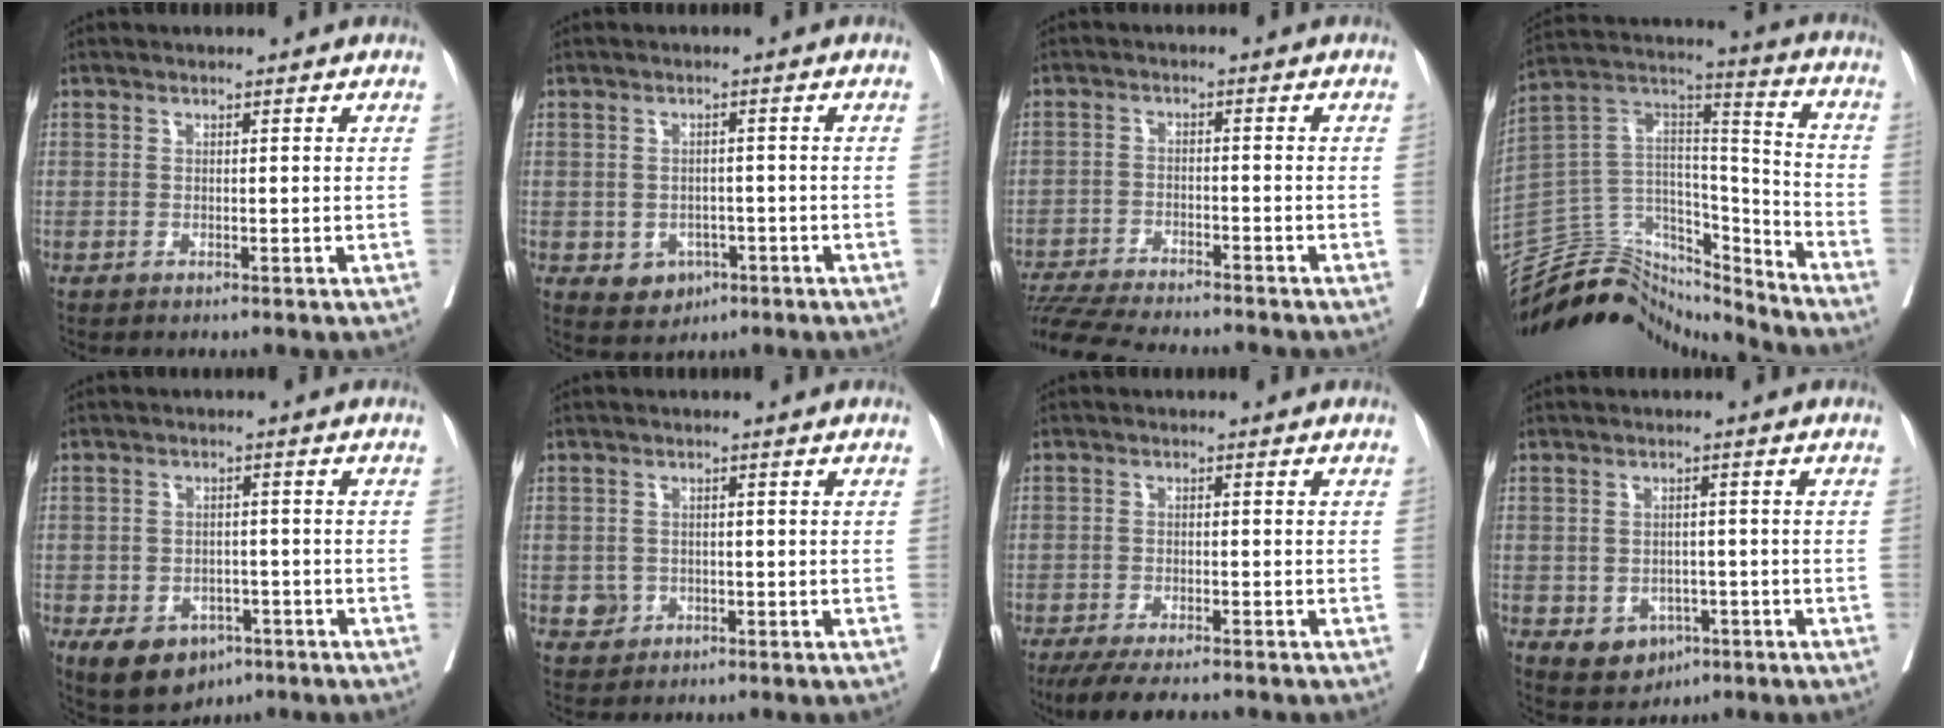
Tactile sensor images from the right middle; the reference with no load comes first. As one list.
[{"total": 4.0, "force": [-1.6, 3.3, 1.6], "torque": [-0.018, 0.003, -0.013]}, {"total": 14.3, "force": [-13.1, 1.4, 5.8], "torque": [-0.100, -0.019, -0.199]}, {"total": 19.5, "force": [-18.5, 5.6, 2.7], "torque": [-0.055, 0.081, -0.308]}, {"total": 8.0, "force": [-4.4, 5.4, 4.0], "torque": [-0.063, 0.005, -0.059]}, {"total": 2.1, "force": [-0.6, 2.0, 0.4], "torque": [0.000, 0.006, -0.004]}, {"total": 9.2, "force": [-7.8, 1.5, 4.6], "torque": [-0.062, -0.015, -0.120]}, {"total": 5.0, "force": [-2.0, 4.0, 2.3], "torque": [-0.031, 0.001, -0.018]}]